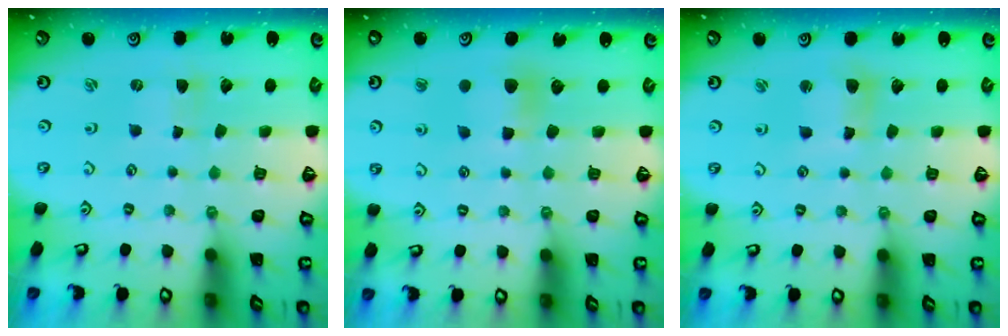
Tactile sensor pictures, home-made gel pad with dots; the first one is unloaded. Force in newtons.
{"total": 7.1, "press": 7.1, "slide": 0.7}
{"total": 5.1, "press": 5.0, "slide": 0.7}